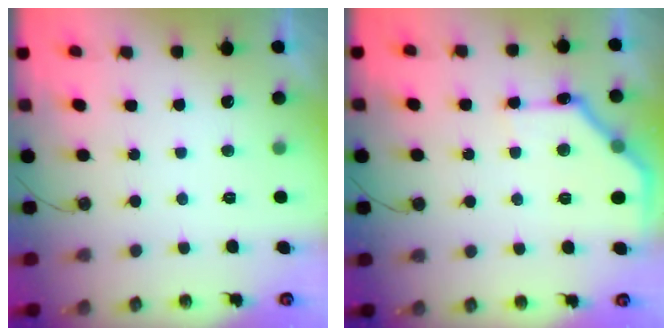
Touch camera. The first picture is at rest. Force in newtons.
{"total": 15.3, "press": 15.3, "slide": 0.3}